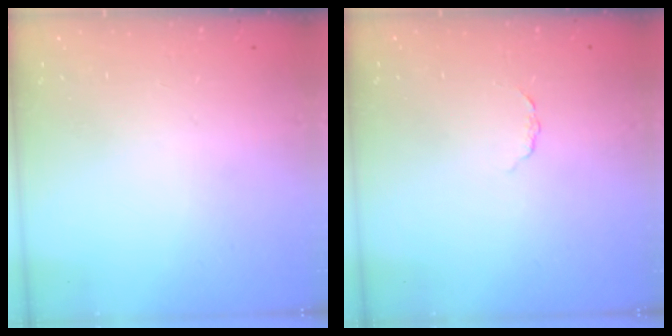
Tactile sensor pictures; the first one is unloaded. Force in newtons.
{"total": 1.5, "press": 1.5, "slide": 0.2}